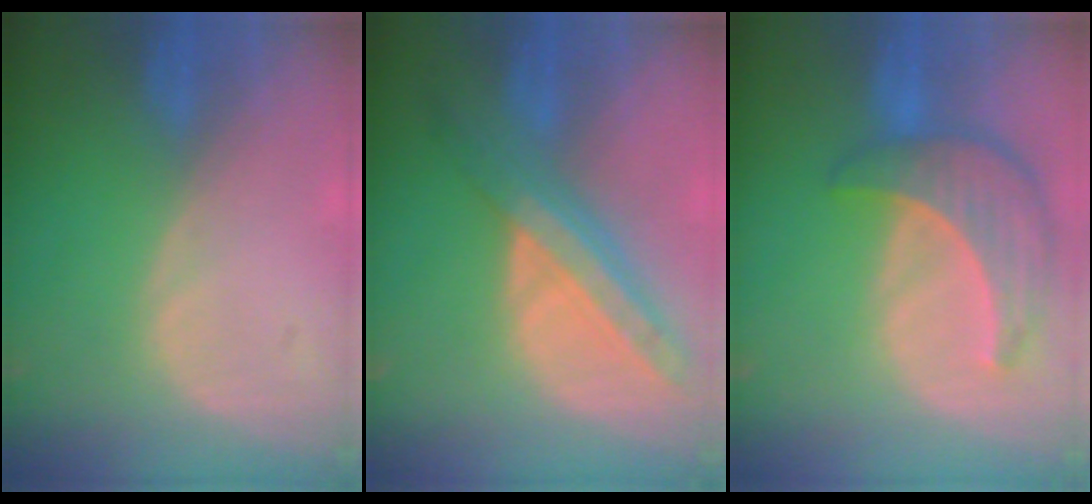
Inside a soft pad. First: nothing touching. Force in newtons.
{"total": 8.8, "press": 7.6, "slide": 4.4}
{"total": 8.7, "press": 7.8, "slide": 3.7}